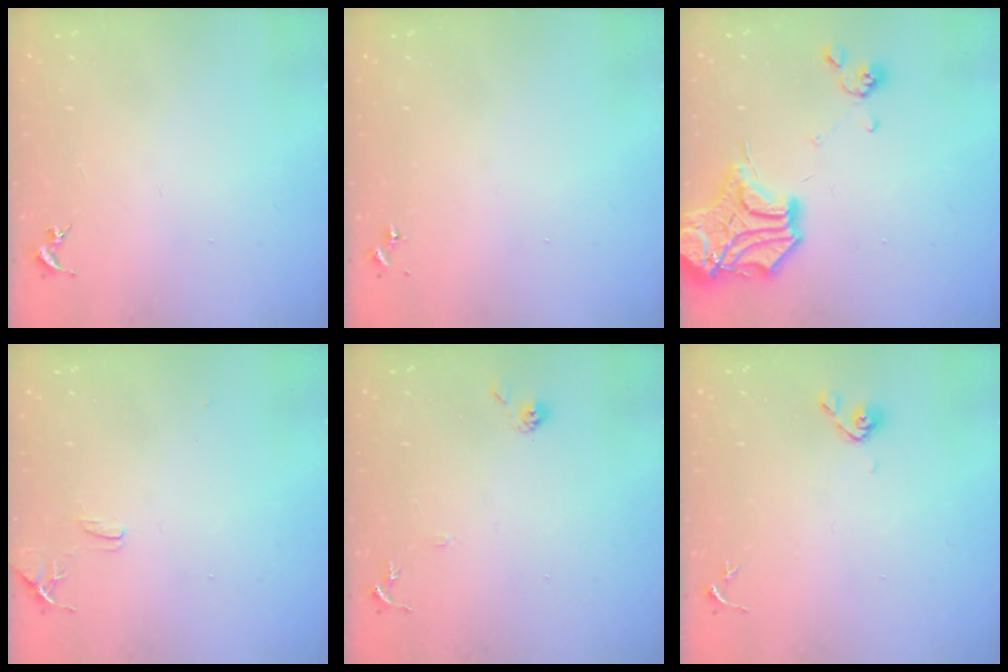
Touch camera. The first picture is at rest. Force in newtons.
{"total": 0.0}
{"total": 19.9, "press": 19.8, "slide": 2.6}
{"total": 7.7, "press": 7.7, "slide": 0.7}
{"total": 6.4, "press": 6.4, "slide": 0.4}
{"total": 5.9, "press": 5.4, "slide": 2.4}